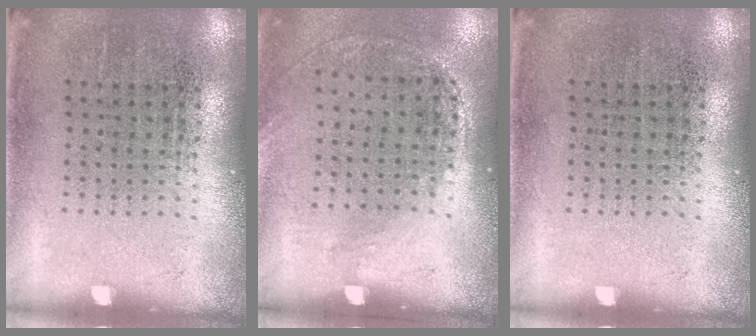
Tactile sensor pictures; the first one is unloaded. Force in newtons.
{"total": 1.3, "press": 0.9, "slide": 0.9}
{"total": 0.0}